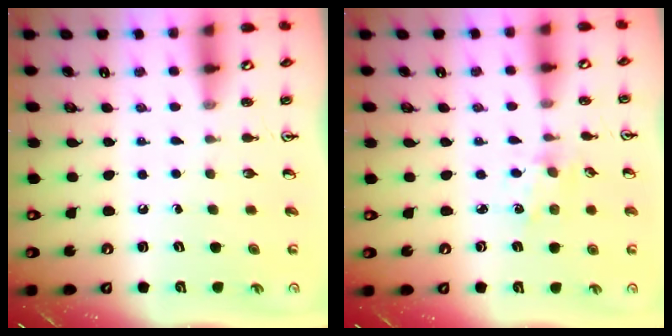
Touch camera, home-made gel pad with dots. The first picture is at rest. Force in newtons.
{"total": 1.0, "press": 1.0, "slide": 0.2}